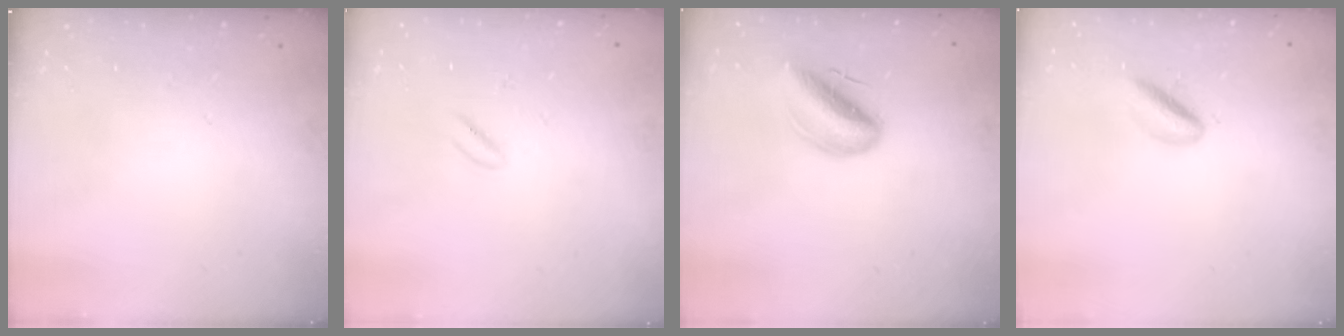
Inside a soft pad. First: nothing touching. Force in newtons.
{"total": 0.8, "press": 0.4, "slide": 0.7}
{"total": 10.7, "press": 10.4, "slide": 2.8}
{"total": 4.2, "press": 4.0, "slide": 1.0}